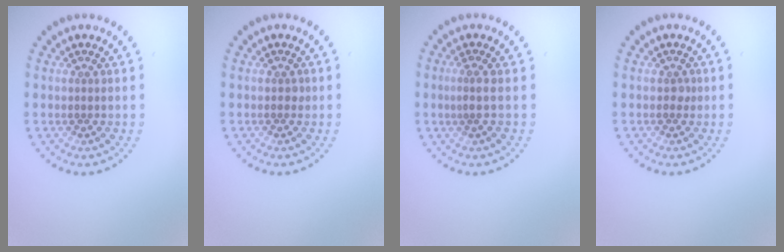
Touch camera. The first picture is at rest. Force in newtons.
{"total": 0.5, "press": 0.5, "slide": 0.2}
{"total": 1.0, "press": 0.6, "slide": 0.8}
{"total": 0.6, "press": 0.5, "slide": 0.2}